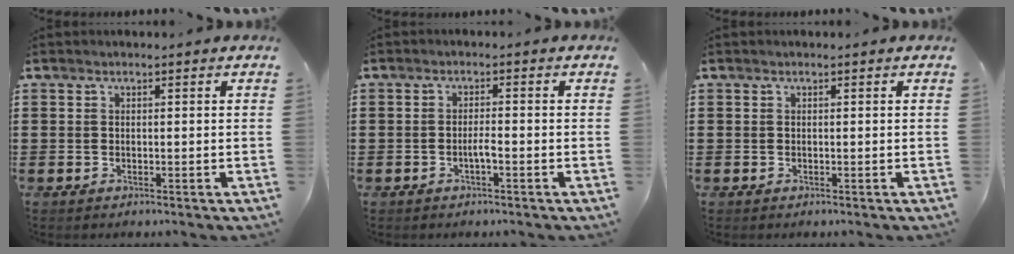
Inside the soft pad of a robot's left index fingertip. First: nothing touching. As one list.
[{"total": 1.8, "force": [-0.7, 0.2, 1.6], "torque": [-0.032, 0.001, -0.013]}, {"total": 0.0}]